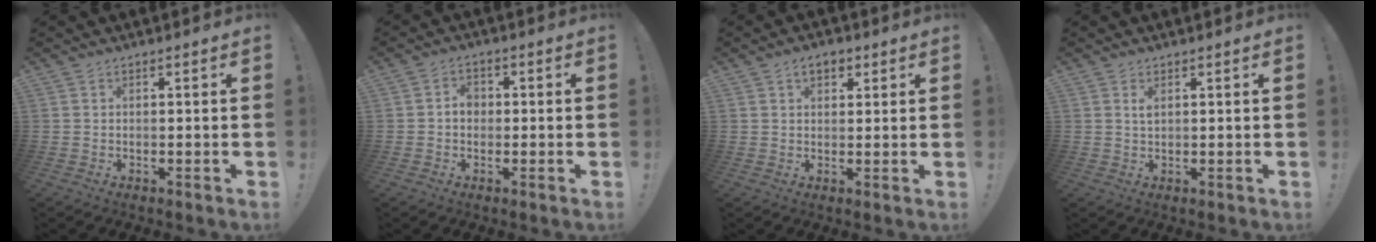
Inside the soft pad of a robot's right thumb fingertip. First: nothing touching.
{"total": 3.8, "force": [-0.4, 3.0, 2.4], "torque": [-0.034, 0.005, -0.009]}
{"total": 4.4, "force": [2.1, 2.8, 2.7], "torque": [-0.041, 0.003, 0.037]}
{"total": 1.6, "force": [0.7, 0.6, 1.3], "torque": [-0.019, -0.003, 0.011]}